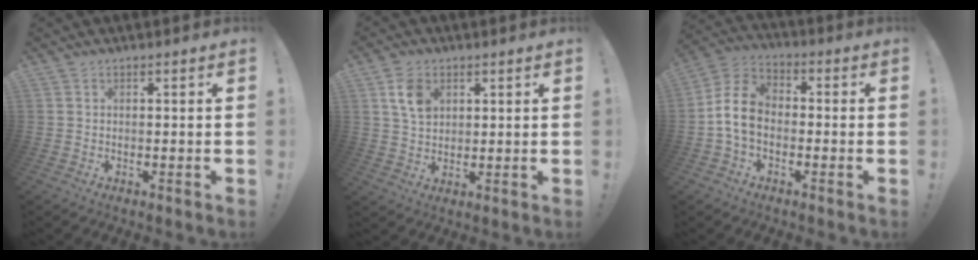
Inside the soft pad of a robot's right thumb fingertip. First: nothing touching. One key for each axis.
{"total": 7.5, "fx": 3.1, "fy": 5.4, "fz": 4.1, "tx": -0.059, "ty": -0.003, "tz": 0.058}
{"total": 11.0, "fx": -1.7, "fy": 7.8, "fz": 7.5, "tx": -0.144, "ty": 0.024, "tz": -0.026}